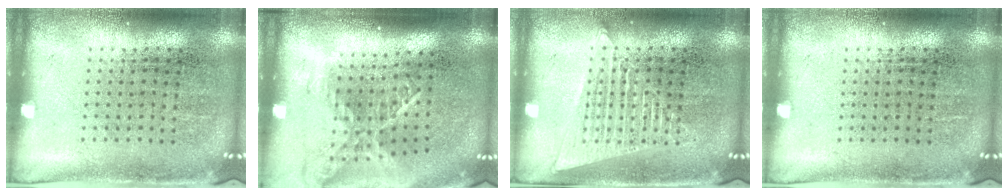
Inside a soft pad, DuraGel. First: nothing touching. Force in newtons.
{"total": 1.8, "press": 1.3, "slide": 1.3}
{"total": 2.2, "press": 2.2, "slide": 0.2}
{"total": 0.0}